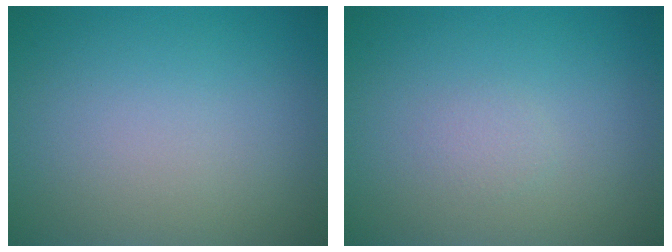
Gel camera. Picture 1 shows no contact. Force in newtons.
{"total": 0.7, "press": 0.7, "slide": 0.0}